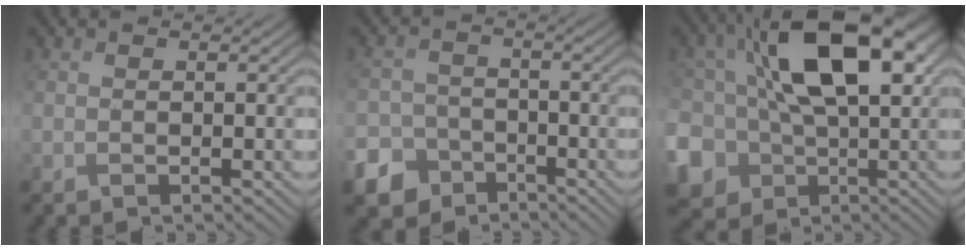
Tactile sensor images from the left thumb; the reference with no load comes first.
{"total": 7.9, "force": [-4.9, 5.9, 1.9], "torque": [-0.045, -0.025, -0.104]}
{"total": 17.1, "force": [0.9, 12.0, 12.1], "torque": [-0.233, -0.014, 0.019]}